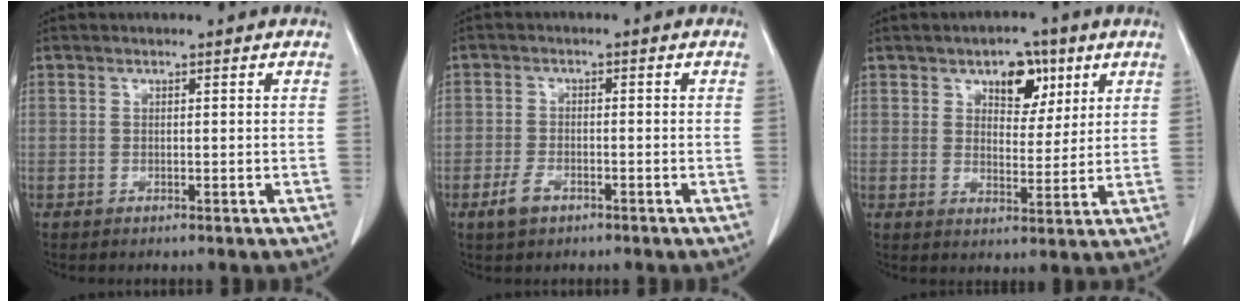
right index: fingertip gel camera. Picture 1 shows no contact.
{"total": 3.1, "force": [-1.9, 1.6, 1.9], "torque": [-0.042, 0.001, -0.030]}
{"total": 6.7, "force": [3.6, 3.9, 4.1], "torque": [-0.054, 0.010, 0.056]}